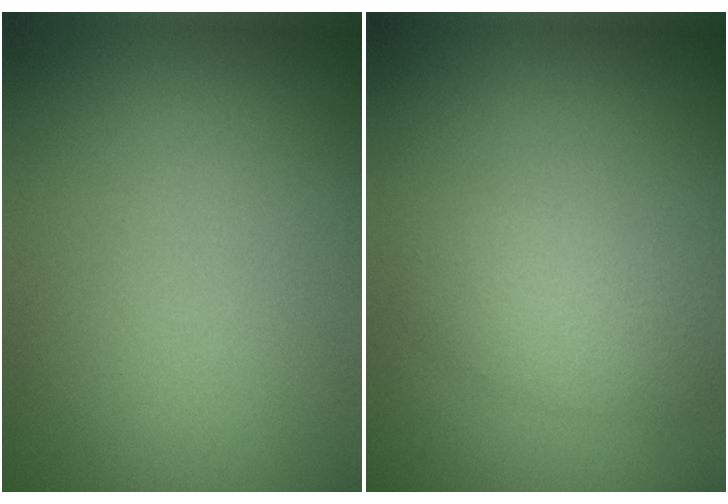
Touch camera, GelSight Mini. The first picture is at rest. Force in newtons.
{"total": 3.0, "press": 3.0, "slide": 0.1}